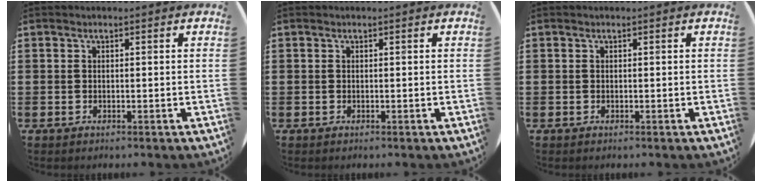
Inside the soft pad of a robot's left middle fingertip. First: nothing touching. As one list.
[{"total": 0.0}, {"total": 0.0}]